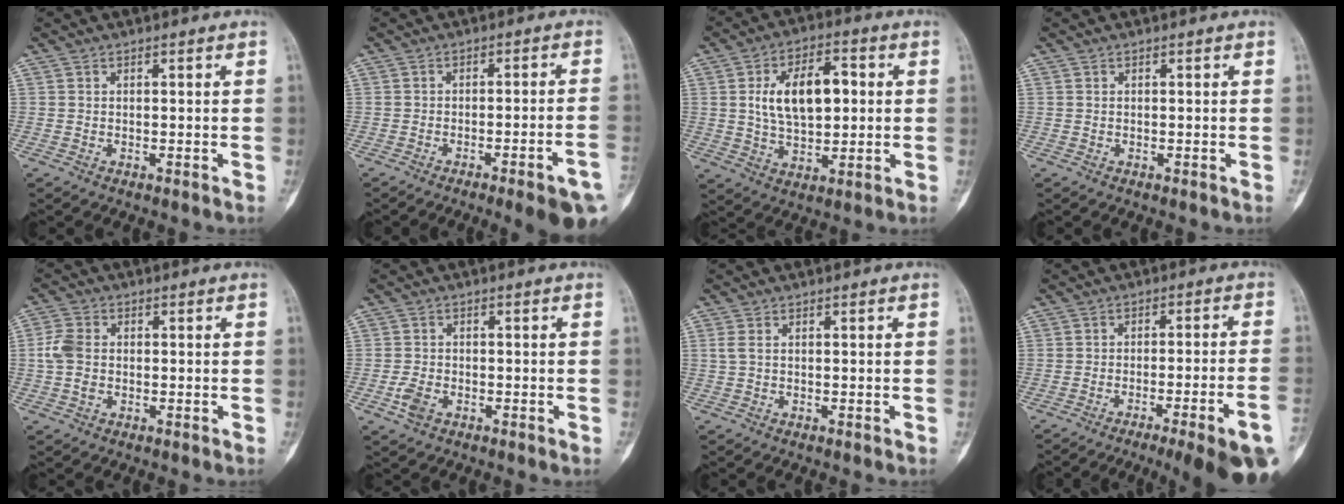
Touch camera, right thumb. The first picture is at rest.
{"total": 10.7, "force": [-5.8, 1.2, 8.9], "torque": [-0.095, 0.024, -0.071]}
{"total": 12.9, "force": [1.9, 7.2, 10.5], "torque": [-0.161, 0.006, 0.032]}
{"total": 0.0}
{"total": 4.9, "force": [-0.4, 3.5, 3.3], "torque": [-0.077, 0.010, -0.014]}
{"total": 3.2, "force": [-1.5, 2.0, 2.1], "torque": [-0.046, 0.004, -0.028]}
{"total": 1.1, "force": [0.0, 0.5, 1.0], "torque": [-0.028, -0.001, 0.001]}
{"total": 16.4, "force": [-9.6, 1.6, 13.1], "torque": [-0.132, 0.041, -0.135]}